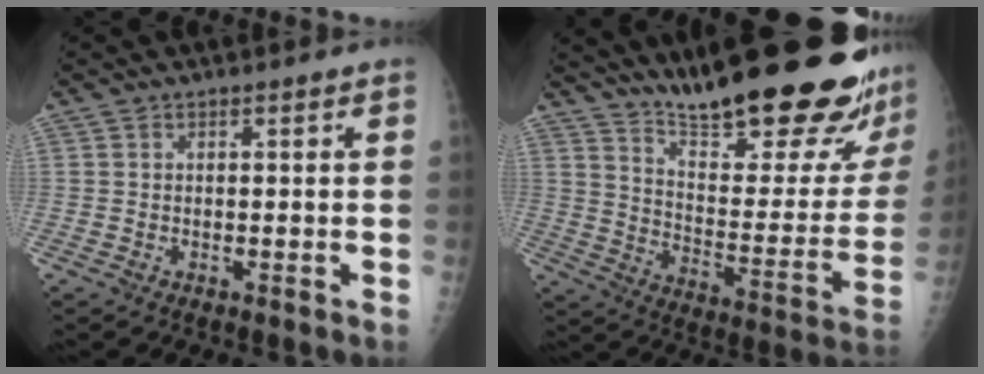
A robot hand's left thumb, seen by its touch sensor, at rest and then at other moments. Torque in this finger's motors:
{"motor_torque": [0.47, 0.42, 1.44, -1.33, 0.26]}